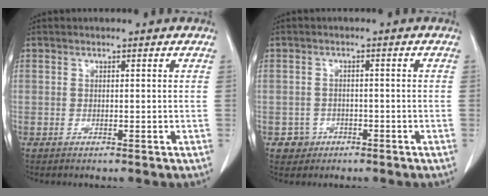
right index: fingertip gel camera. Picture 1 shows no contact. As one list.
[{"total": 2.5, "force": [-1.3, 2.1, -0.2], "torque": [0.008, 0.013, -0.017]}]